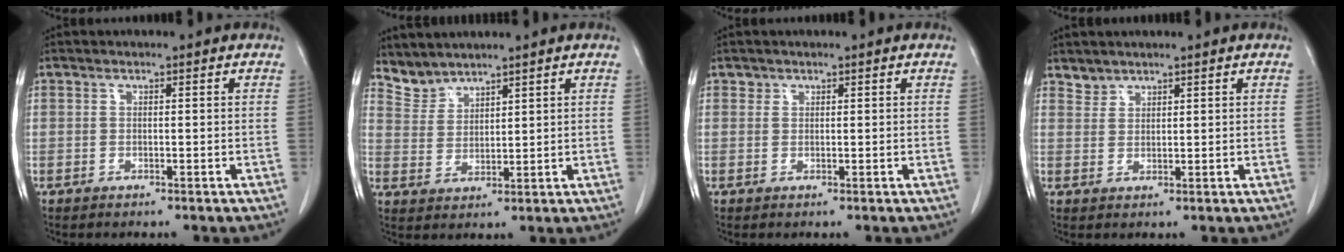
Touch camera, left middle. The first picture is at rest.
{"total": 3.9, "force": [3.8, 0.8, -0.4], "torque": [0.003, 0.006, 0.087]}
{"total": 0.6, "force": [0.4, 0.5, 0.0], "torque": [0.006, 0.000, 0.006]}
{"total": 1.8, "force": [1.6, 0.6, -0.2], "torque": [0.008, 0.004, 0.032]}